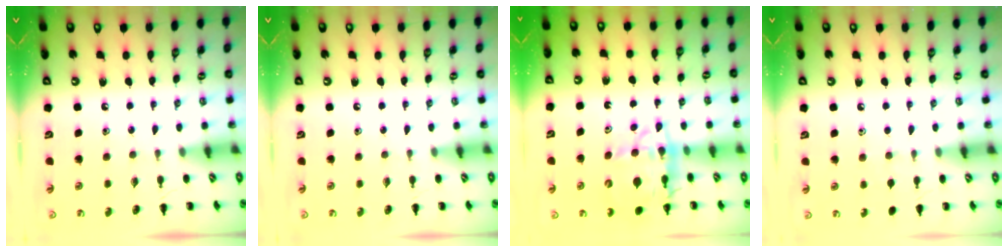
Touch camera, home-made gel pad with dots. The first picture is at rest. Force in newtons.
{"total": 0.0}
{"total": 12.7, "press": 12.2, "slide": 3.5}
{"total": 3.3, "press": 3.0, "slide": 1.5}